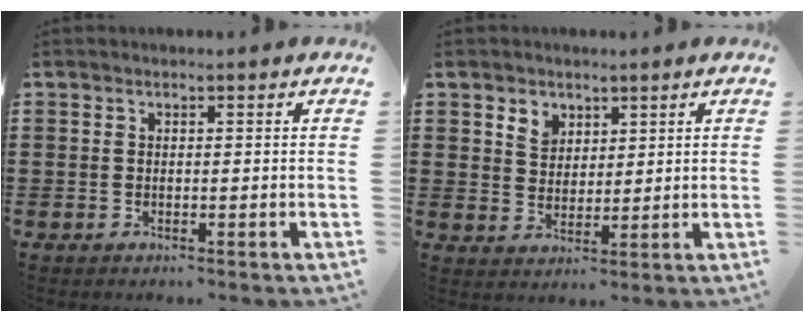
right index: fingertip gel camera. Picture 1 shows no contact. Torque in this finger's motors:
{"motor_torque": [0.04, -0.03, 0.04, 0.03]}